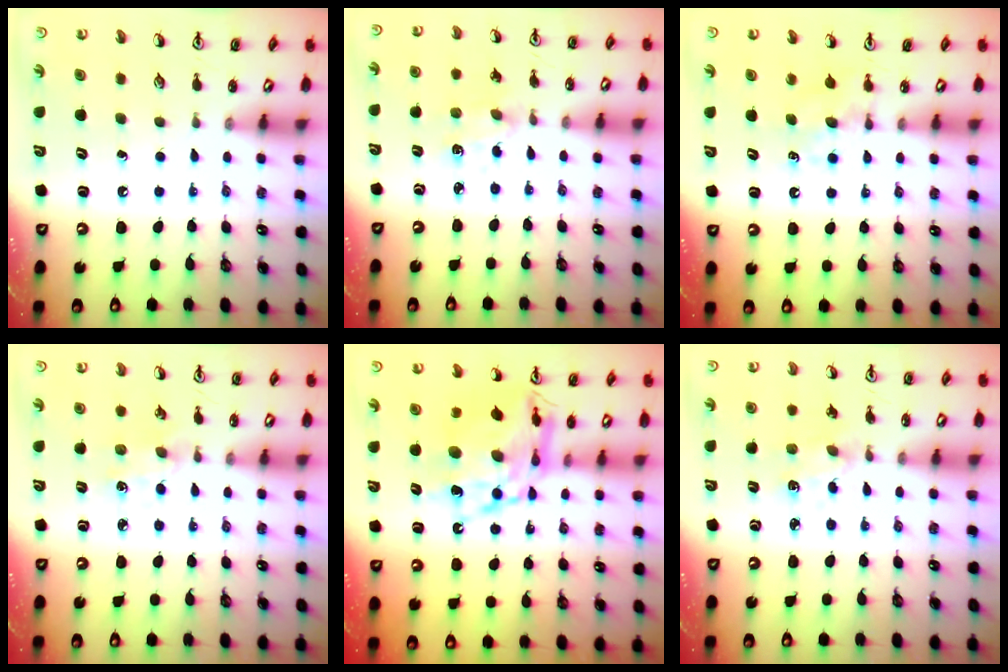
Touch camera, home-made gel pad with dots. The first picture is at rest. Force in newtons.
{"total": 2.4, "press": 2.4, "slide": 0.3}
{"total": 5.4, "press": 5.3, "slide": 0.6}
{"total": 2.9, "press": 2.9, "slide": 0.4}
{"total": 15.5, "press": 15.5, "slide": 1.5}
{"total": 2.0, "press": 2.0, "slide": 0.3}